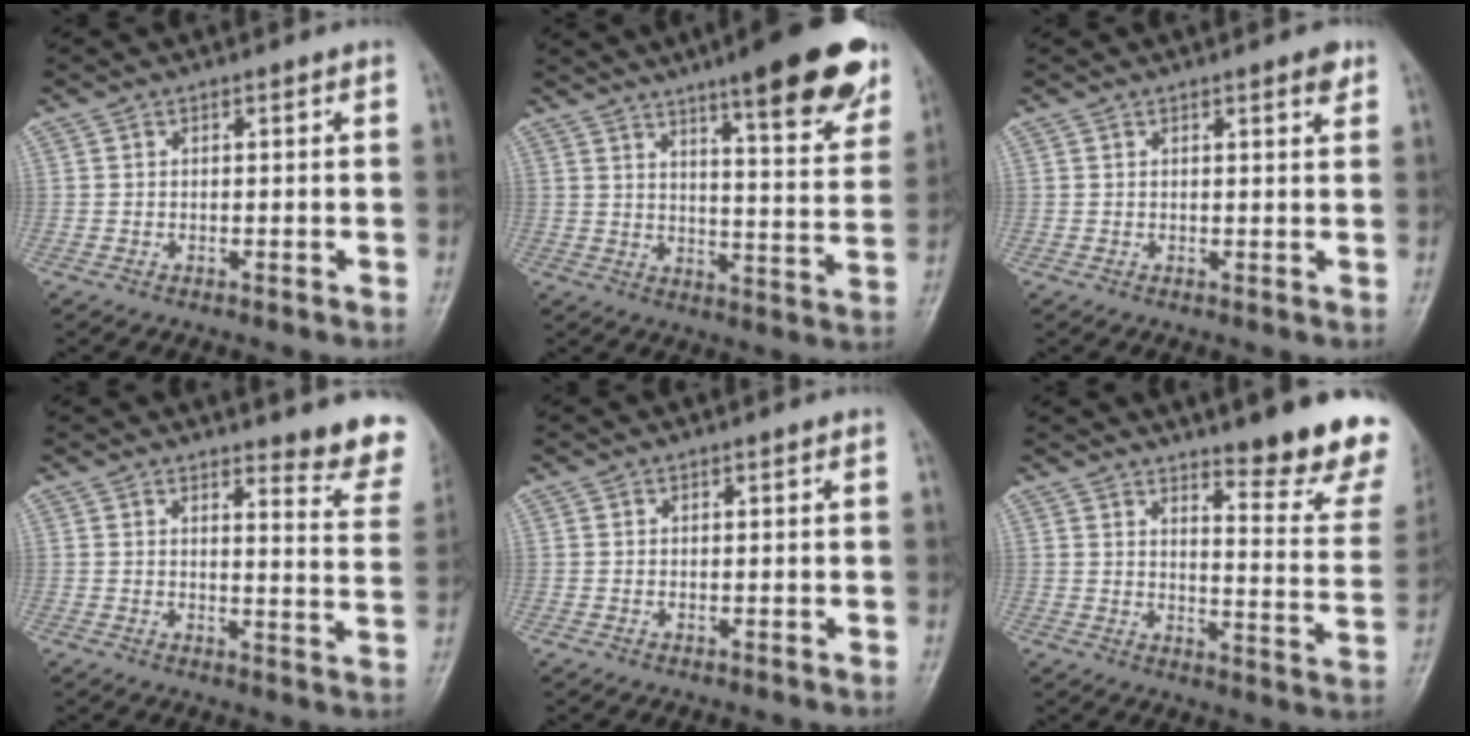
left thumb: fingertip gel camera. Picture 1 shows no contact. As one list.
[{"total": 18.8, "force": [12.1, 3.9, 13.9], "torque": [-0.149, -0.056, 0.159]}, {"total": 2.2, "force": [1.3, 0.6, 1.6], "torque": [-0.017, -0.004, 0.013]}, {"total": 10.3, "force": [9.4, 1.8, 3.9], "torque": [-0.013, -0.083, 0.089]}, {"total": 0.5, "force": [0.0, 0.3, 0.4], "torque": [-0.009, 0.011, 0.003]}, {"total": 15.6, "force": [11.8, 2.4, 10.0], "torque": [-0.097, -0.095, 0.152]}]